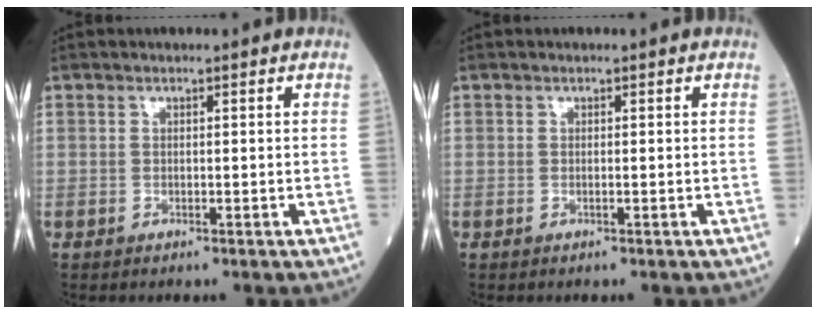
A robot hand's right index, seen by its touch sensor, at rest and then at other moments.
{"total": 0.0}